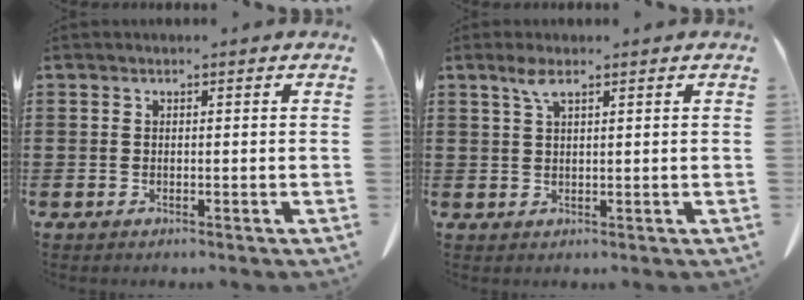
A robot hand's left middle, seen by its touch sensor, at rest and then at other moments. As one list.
[{"total": 2.8, "force": [1.7, 0.6, 2.2], "torque": [-0.048, 0.005, 0.030]}]